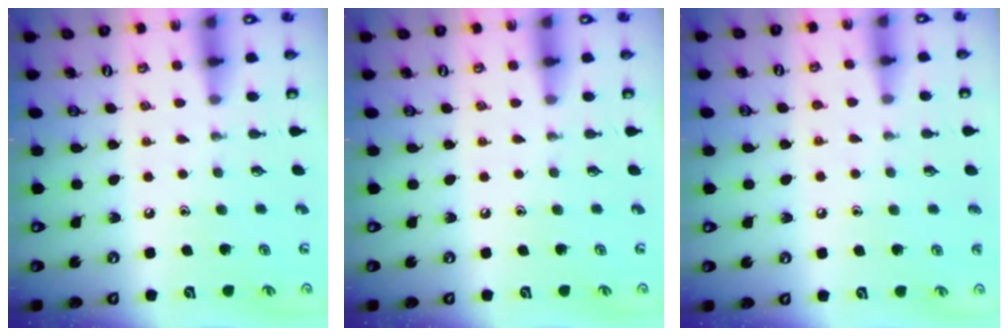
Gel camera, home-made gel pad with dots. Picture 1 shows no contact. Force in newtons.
{"total": 0.0}
{"total": 4.5, "press": 4.4, "slide": 0.7}